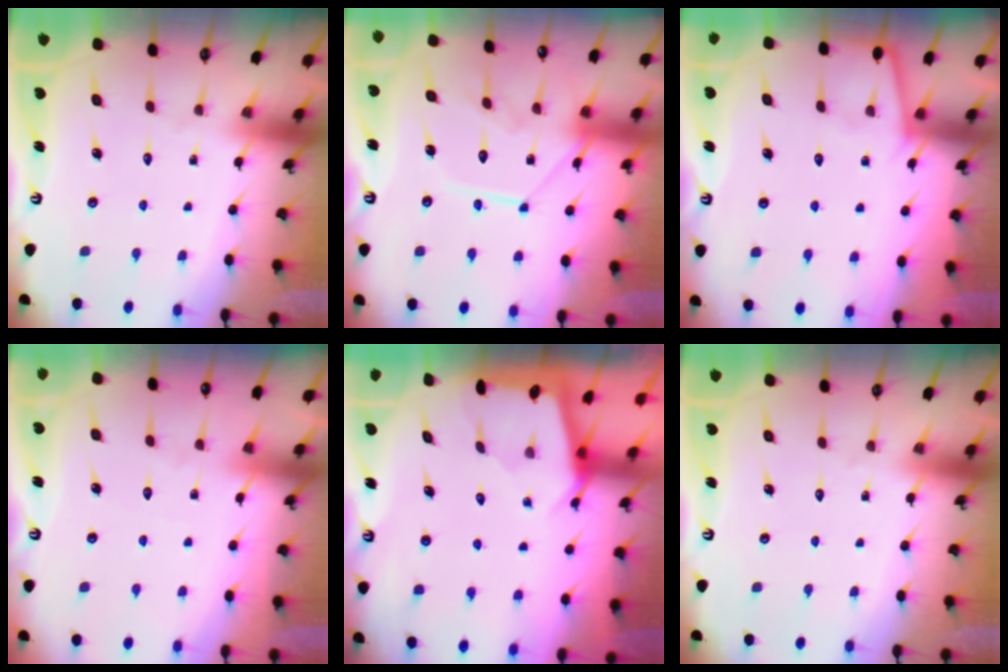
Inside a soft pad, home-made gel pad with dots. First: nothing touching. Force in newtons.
{"total": 11.6, "press": 11.6, "slide": 0.6}
{"total": 3.4, "press": 3.4, "slide": 0.5}
{"total": 2.2, "press": 2.2, "slide": 0.4}
{"total": 2.3, "press": 2.3, "slide": 0.3}
{"total": 0.0}